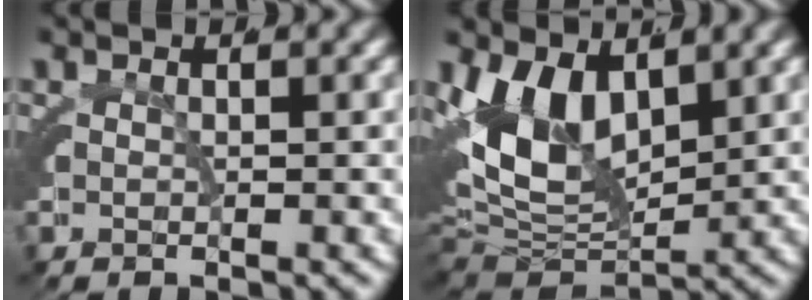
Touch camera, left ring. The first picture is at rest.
{"total": 10.5, "force": [2.4, 6.9, 7.5], "torque": [-0.147, -0.001, 0.041]}